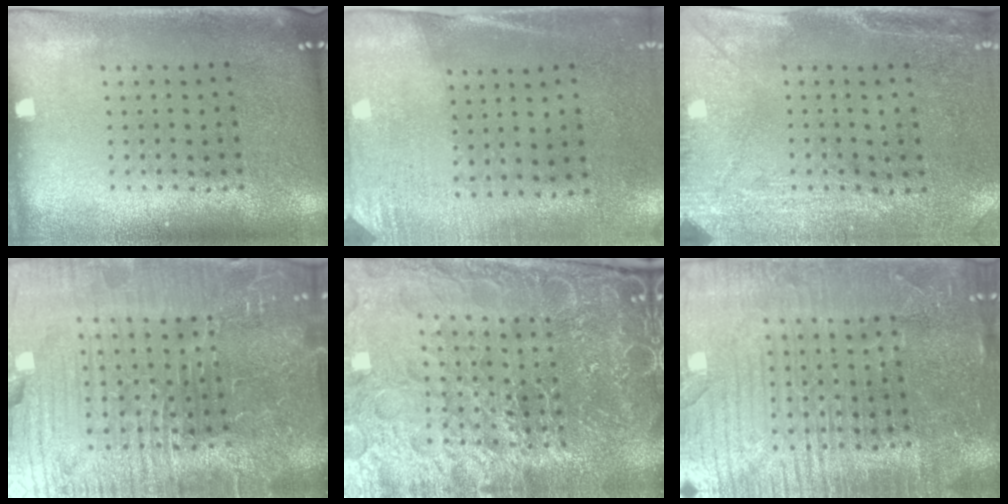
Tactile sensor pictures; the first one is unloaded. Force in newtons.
{"total": 2.6, "press": 2.2, "slide": 1.3}
{"total": 2.9, "press": 2.3, "slide": 1.8}
{"total": 7.3, "press": 6.6, "slide": 3.3}
{"total": 6.6, "press": 5.8, "slide": 3.1}
{"total": 5.0, "press": 4.7, "slide": 1.9}